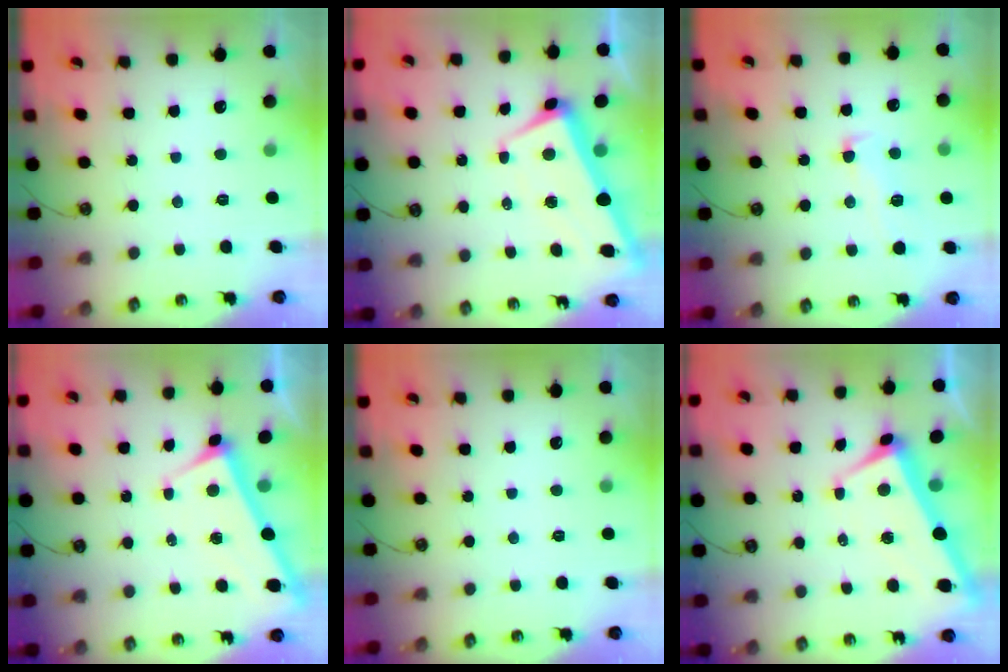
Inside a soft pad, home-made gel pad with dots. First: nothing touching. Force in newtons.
{"total": 0.8, "press": 0.3, "slide": 0.8}
{"total": 2.3, "press": 1.9, "slide": 1.2}
{"total": 3.8, "press": 3.8, "slide": 0.2}
{"total": 0.0}
{"total": 1.6, "press": 1.3, "slide": 0.9}